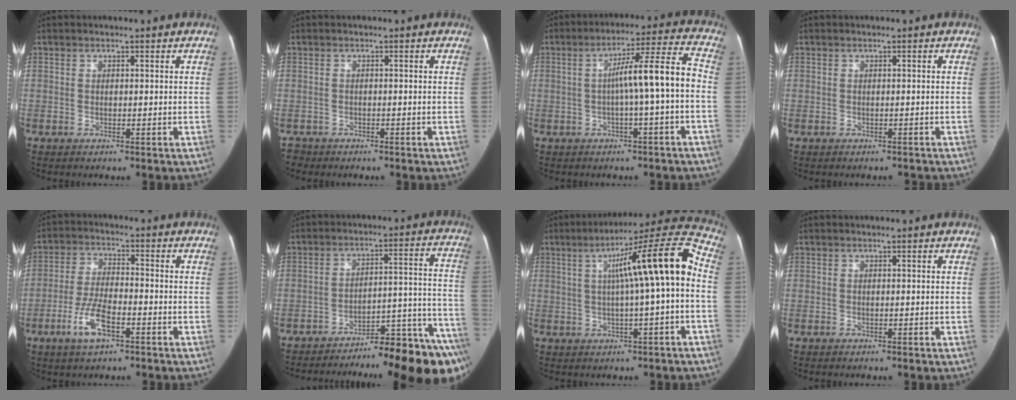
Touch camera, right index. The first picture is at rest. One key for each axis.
{"total": 2.0, "fx": -1.3, "fy": 1.5, "fz": -0.3, "tx": 0.001, "ty": 0.002, "tz": -0.024}
{"total": 9.6, "fx": -1.2, "fy": -0.3, "fz": 9.5, "tx": -0.147, "ty": 0.033, "tz": -0.019}
{"total": 1.2, "fx": -0.8, "fy": 0.9, "fz": 0.1, "tx": -0.002, "ty": 0.003, "tz": -0.010}
{"total": 7.7, "fx": -3.8, "fy": 2.7, "fz": 6.2, "tx": -0.134, "ty": 0.000, "tz": -0.071}
{"total": 19.5, "fx": -16.7, "fy": 0.5, "fz": 10.0, "tx": -0.047, "ty": 0.033, "tz": -0.236}
{"total": 14.7, "fx": 1.1, "fy": 0.6, "fz": 14.7, "tx": -0.214, "ty": 0.043, "tz": 0.015}
{"total": 0.0}